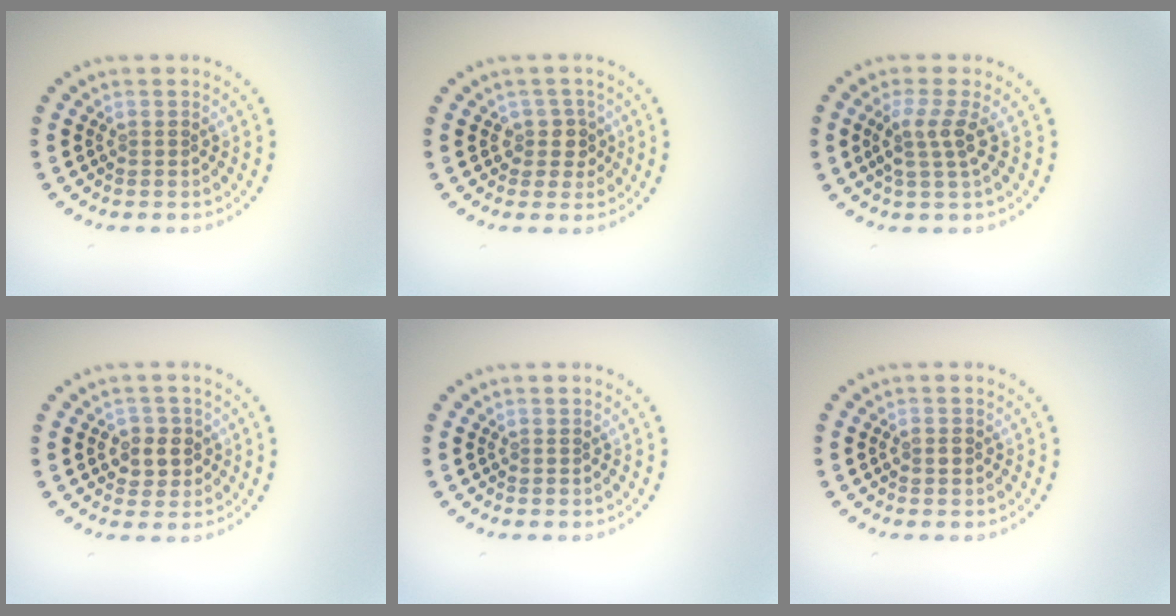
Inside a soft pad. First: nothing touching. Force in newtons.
{"total": 2.0, "press": 1.6, "slide": 1.2}
{"total": 2.6, "press": 2.0, "slide": 1.6}
{"total": 2.5, "press": 2.4, "slide": 0.7}
{"total": 0.0}
{"total": 1.2, "press": 1.2, "slide": 0.2}